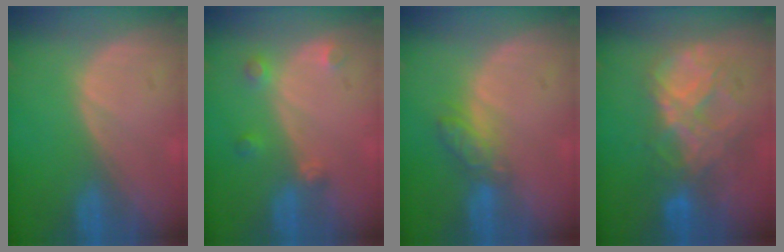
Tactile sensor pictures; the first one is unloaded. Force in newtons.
{"total": 2.8, "press": 2.7, "slide": 0.7}
{"total": 4.4, "press": 4.0, "slide": 1.8}
{"total": 8.8, "press": 7.6, "slide": 4.4}